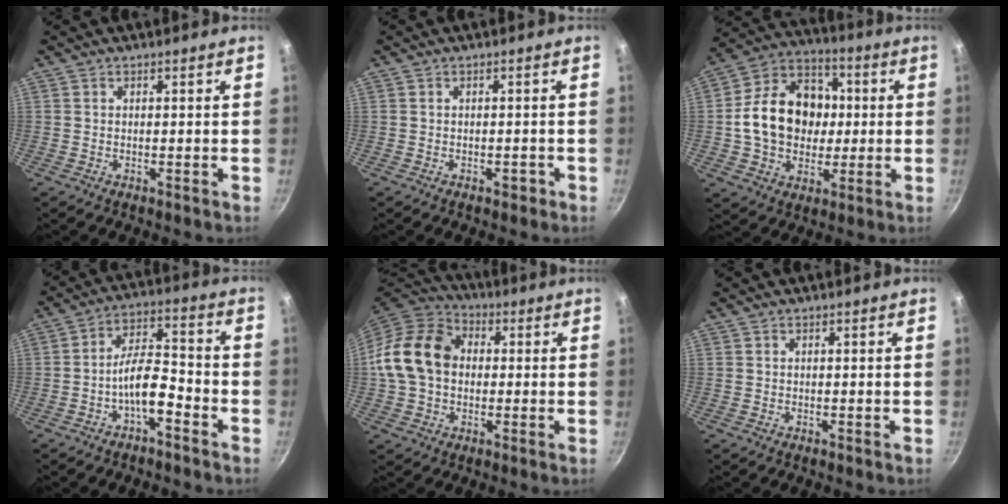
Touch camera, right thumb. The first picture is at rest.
{"total": 1.1, "force": [-0.7, 0.7, 0.6], "torque": [0.002, 0.013, -0.002]}
{"total": 18.2, "force": [0.3, 14.3, 11.3], "torque": [-0.155, 0.030, -0.002]}
{"total": 7.9, "force": [-4.0, 2.9, 6.1], "torque": [-0.098, 0.047, -0.070]}
{"total": 15.6, "force": [0.7, 12.0, 9.9], "torque": [-0.157, 0.030, -0.001]}
{"total": 0.0}